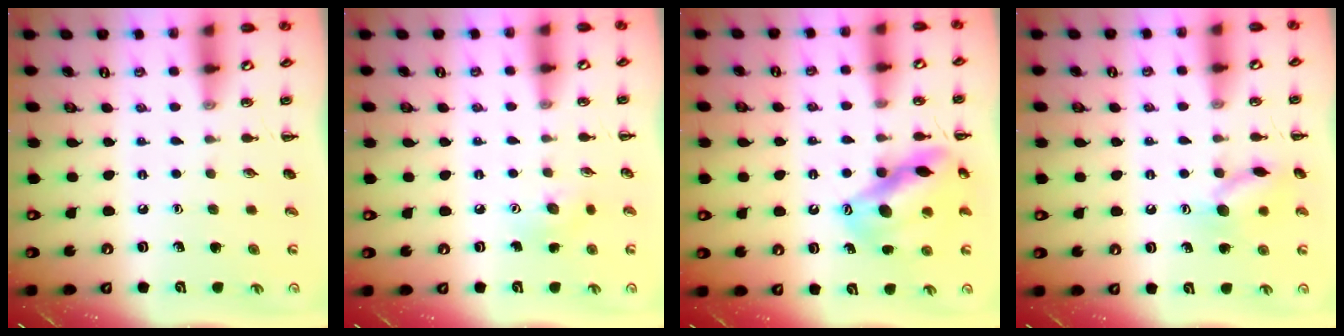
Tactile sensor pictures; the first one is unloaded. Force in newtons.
{"total": 6.2, "press": 6.0, "slide": 1.4}
{"total": 15.0, "press": 14.7, "slide": 2.9}
{"total": 10.3, "press": 10.3, "slide": 0.5}